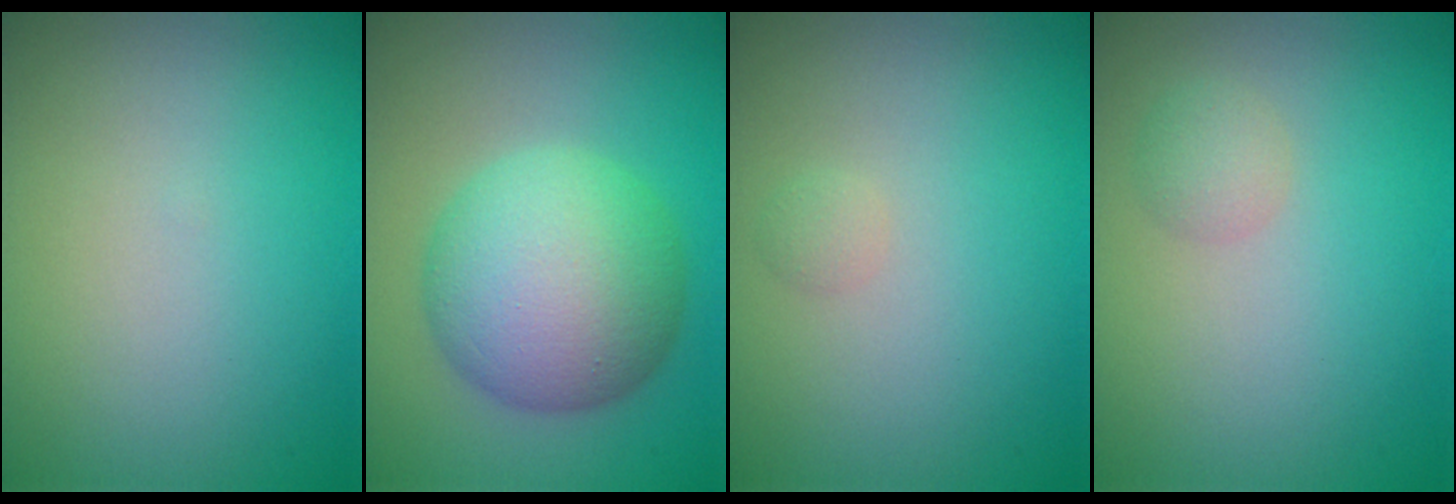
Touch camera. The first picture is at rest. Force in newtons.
{"total": 8.9, "press": 8.9, "slide": 0.1}
{"total": 0.7, "press": 0.7, "slide": 0.0}
{"total": 1.4, "press": 1.4, "slide": 0.1}